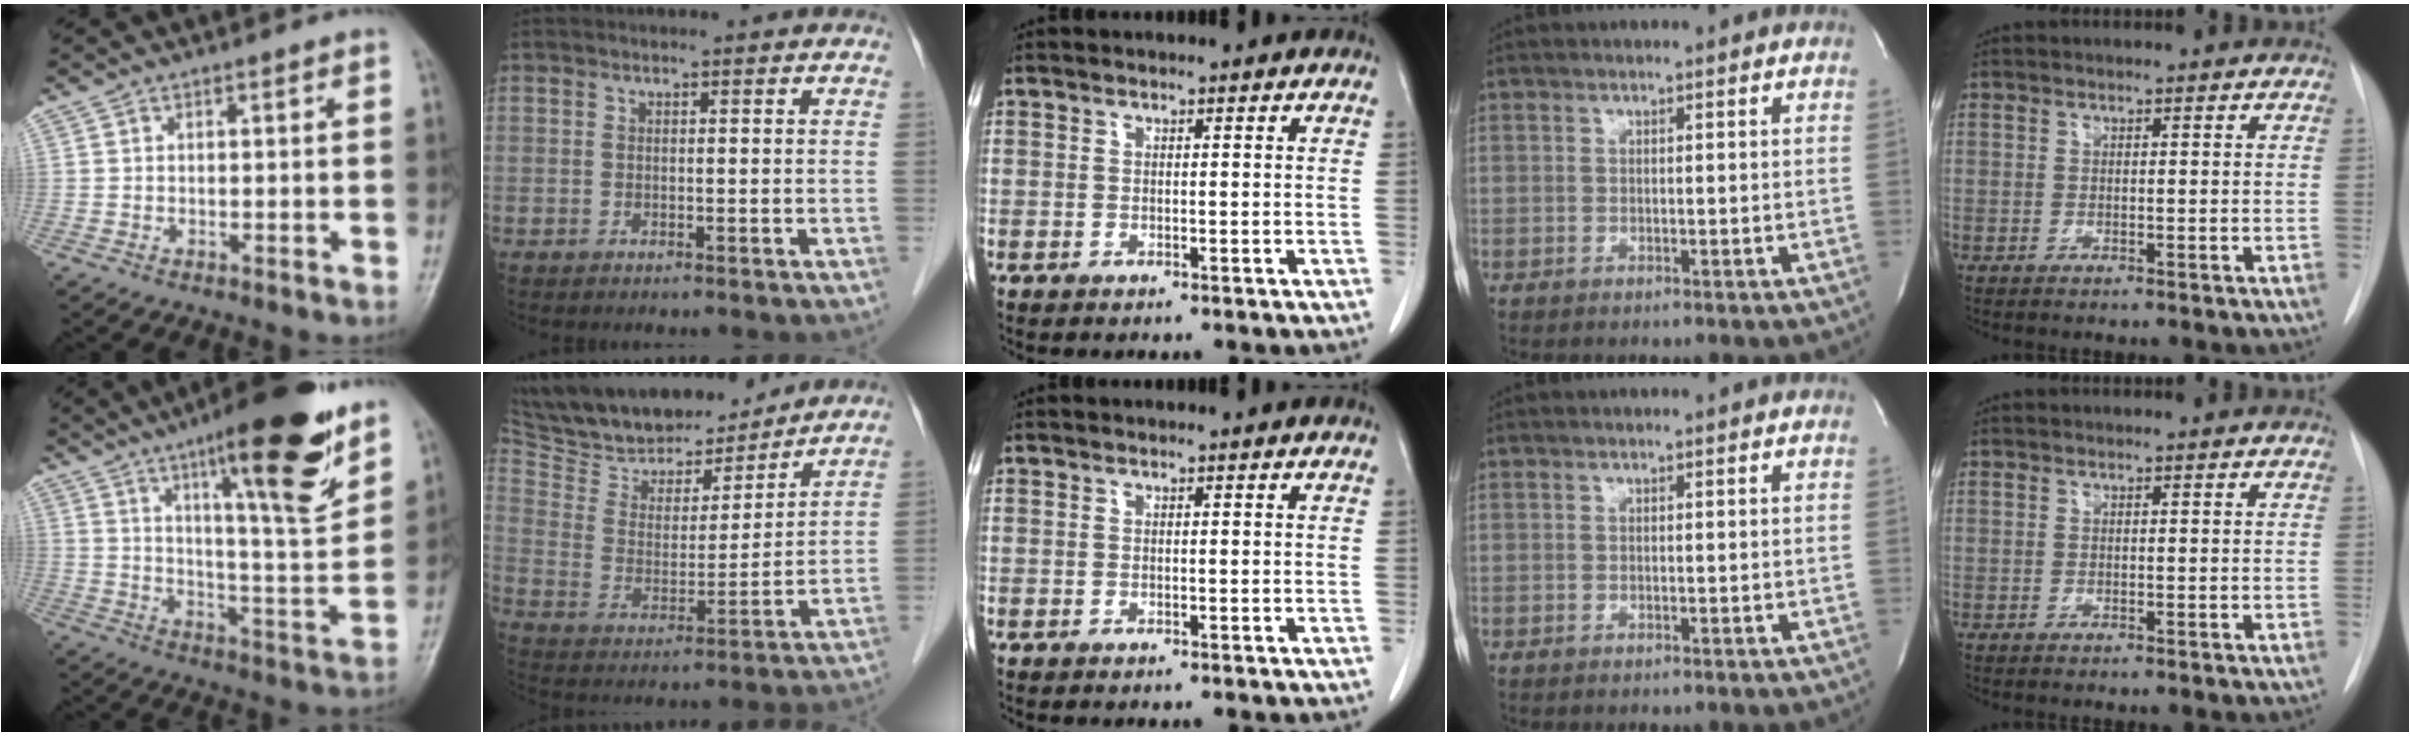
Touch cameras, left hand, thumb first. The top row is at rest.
{"thumb": {"total": 20.2, "force": [12.3, 3.8, 15.6], "torque": [-0.201, -0.066, 0.189]}, "index": {"total": 18.8, "force": [16.2, 5.8, 7.6], "torque": [-0.137, 0.009, 0.278]}}